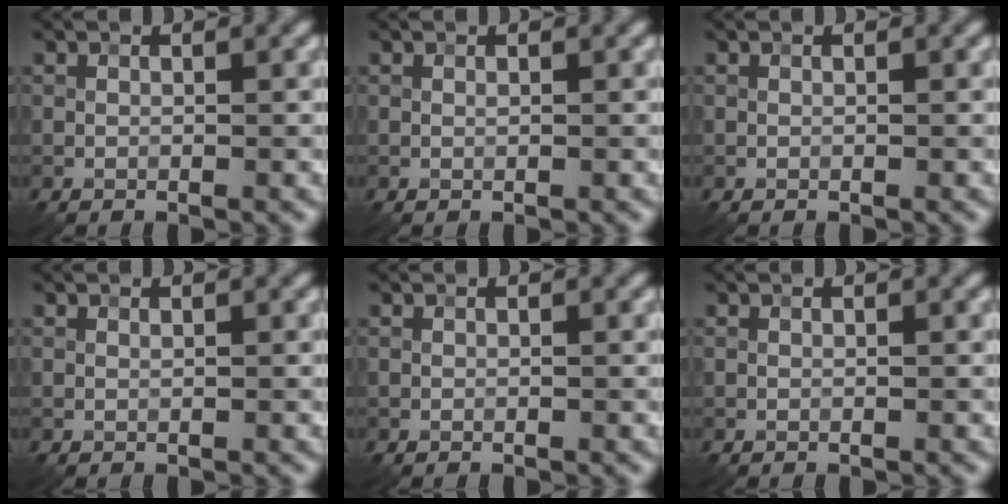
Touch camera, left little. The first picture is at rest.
{"total": 0.0}
{"total": 0.0}
{"total": 0.0}
{"total": 0.0}
{"total": 0.0}